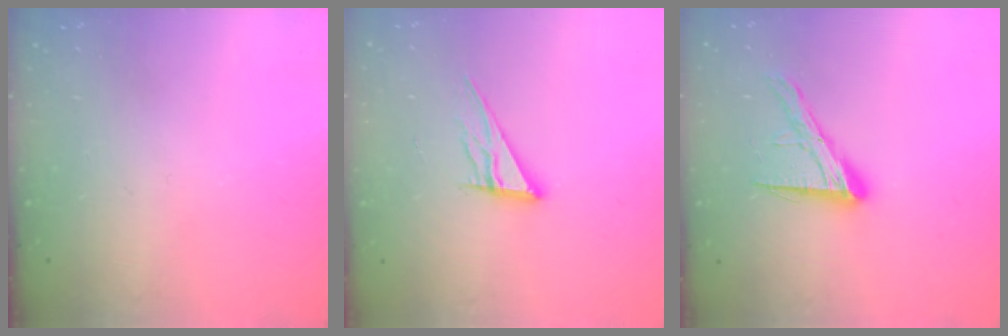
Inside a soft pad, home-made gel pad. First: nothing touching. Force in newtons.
{"total": 10.2, "press": 10.1, "slide": 0.9}
{"total": 12.0, "press": 12.0, "slide": 0.9}